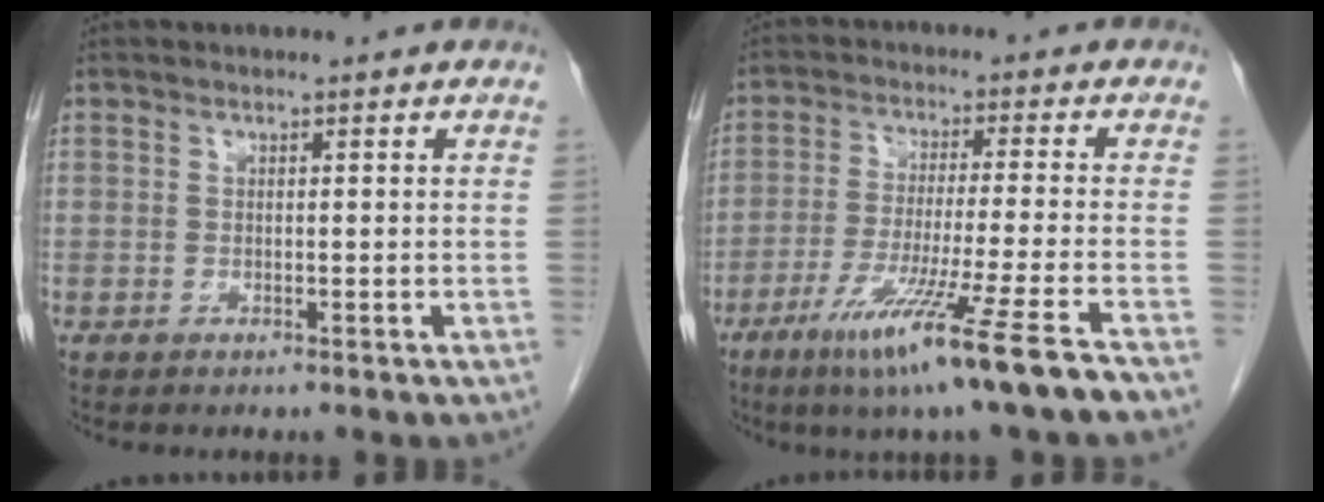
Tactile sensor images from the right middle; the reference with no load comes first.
{"total": 13.4, "force": [-8.3, -1.7, 10.3], "torque": [-0.181, -0.046, -0.136]}